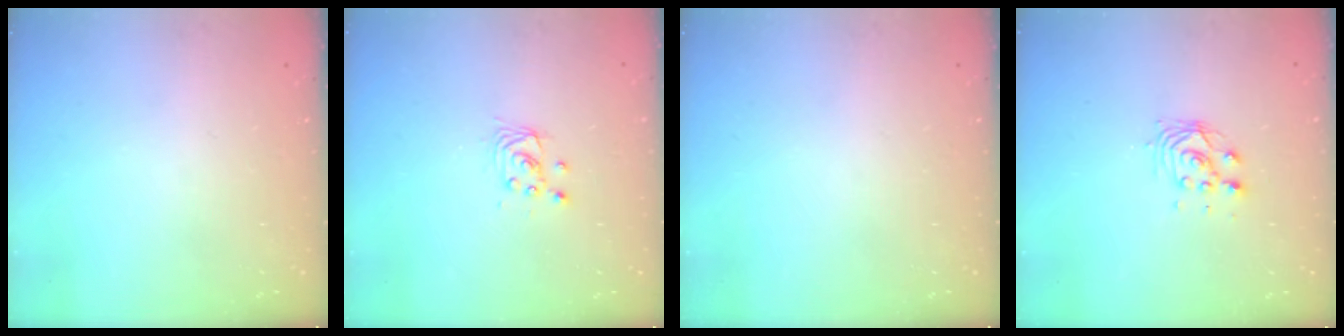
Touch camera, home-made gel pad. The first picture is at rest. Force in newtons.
{"total": 2.8, "press": 2.8, "slide": 0.2}
{"total": 0.0}
{"total": 5.0, "press": 5.0, "slide": 0.2}